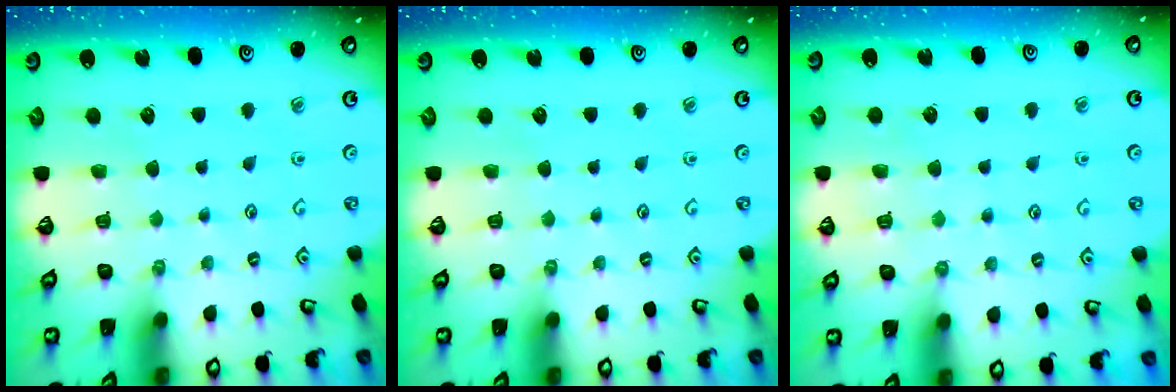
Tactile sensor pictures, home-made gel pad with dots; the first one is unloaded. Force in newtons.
{"total": 0.0}
{"total": 5.2, "press": 5.2, "slide": 0.7}